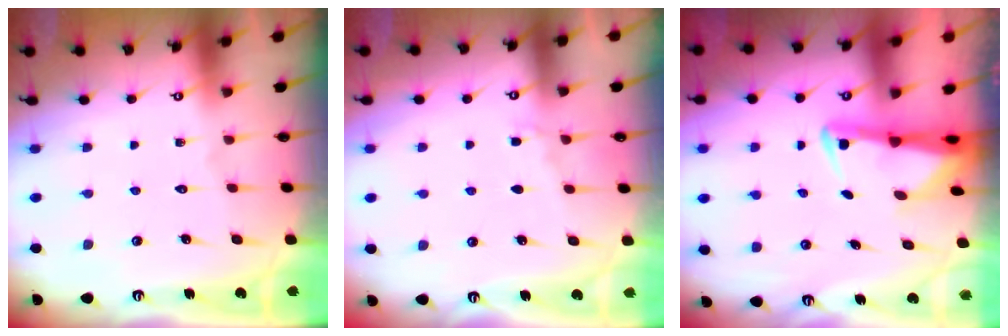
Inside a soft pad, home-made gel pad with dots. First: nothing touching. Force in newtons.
{"total": 4.3, "press": 4.2, "slide": 0.5}
{"total": 3.2, "press": 3.2, "slide": 0.7}